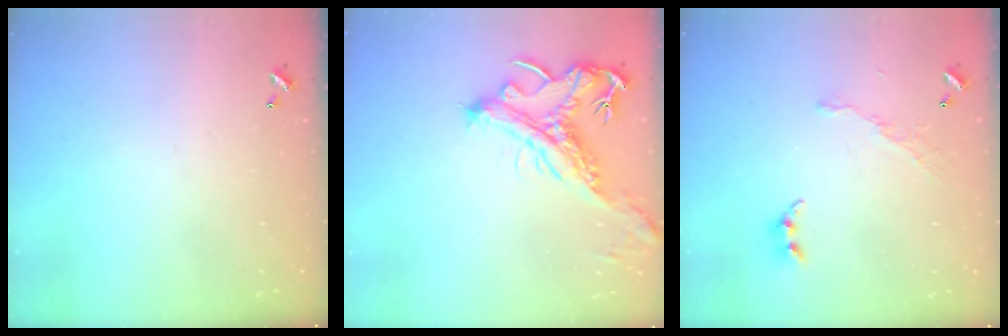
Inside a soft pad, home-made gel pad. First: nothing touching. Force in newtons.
{"total": 2.0, "press": 1.5, "slide": 1.3}
{"total": 7.1, "press": 7.1, "slide": 0.6}